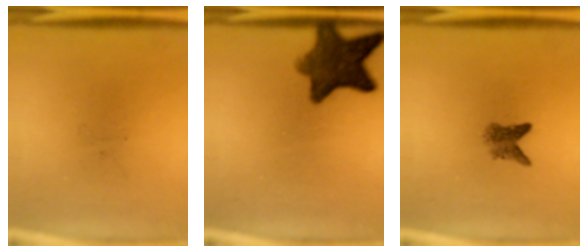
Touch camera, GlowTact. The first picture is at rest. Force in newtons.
{"total": 9.7}
{"total": 2.6}